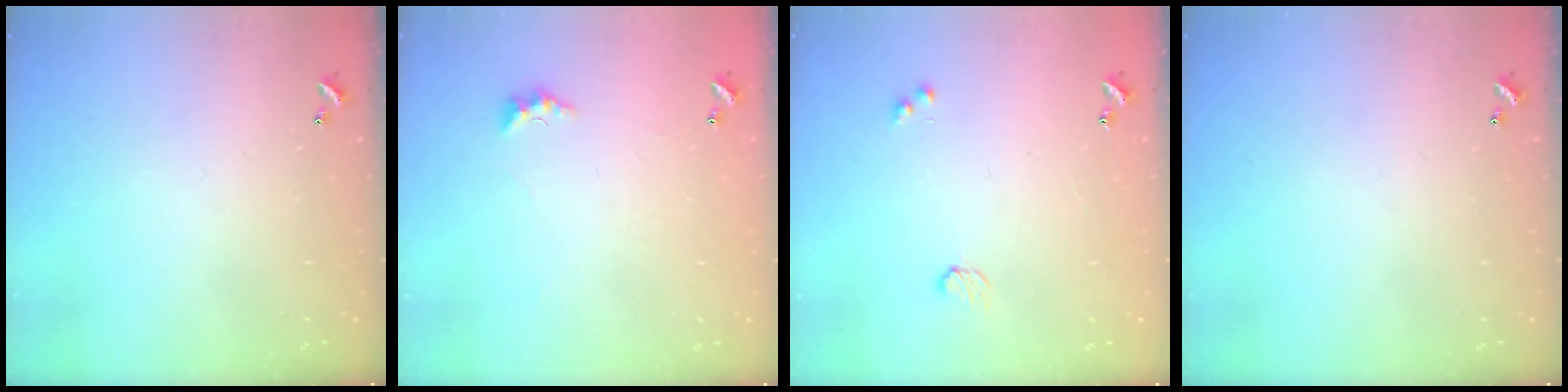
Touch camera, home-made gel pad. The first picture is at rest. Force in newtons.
{"total": 3.1, "press": 3.1, "slide": 0.7}
{"total": 3.3, "press": 3.2, "slide": 0.5}
{"total": 0.0}